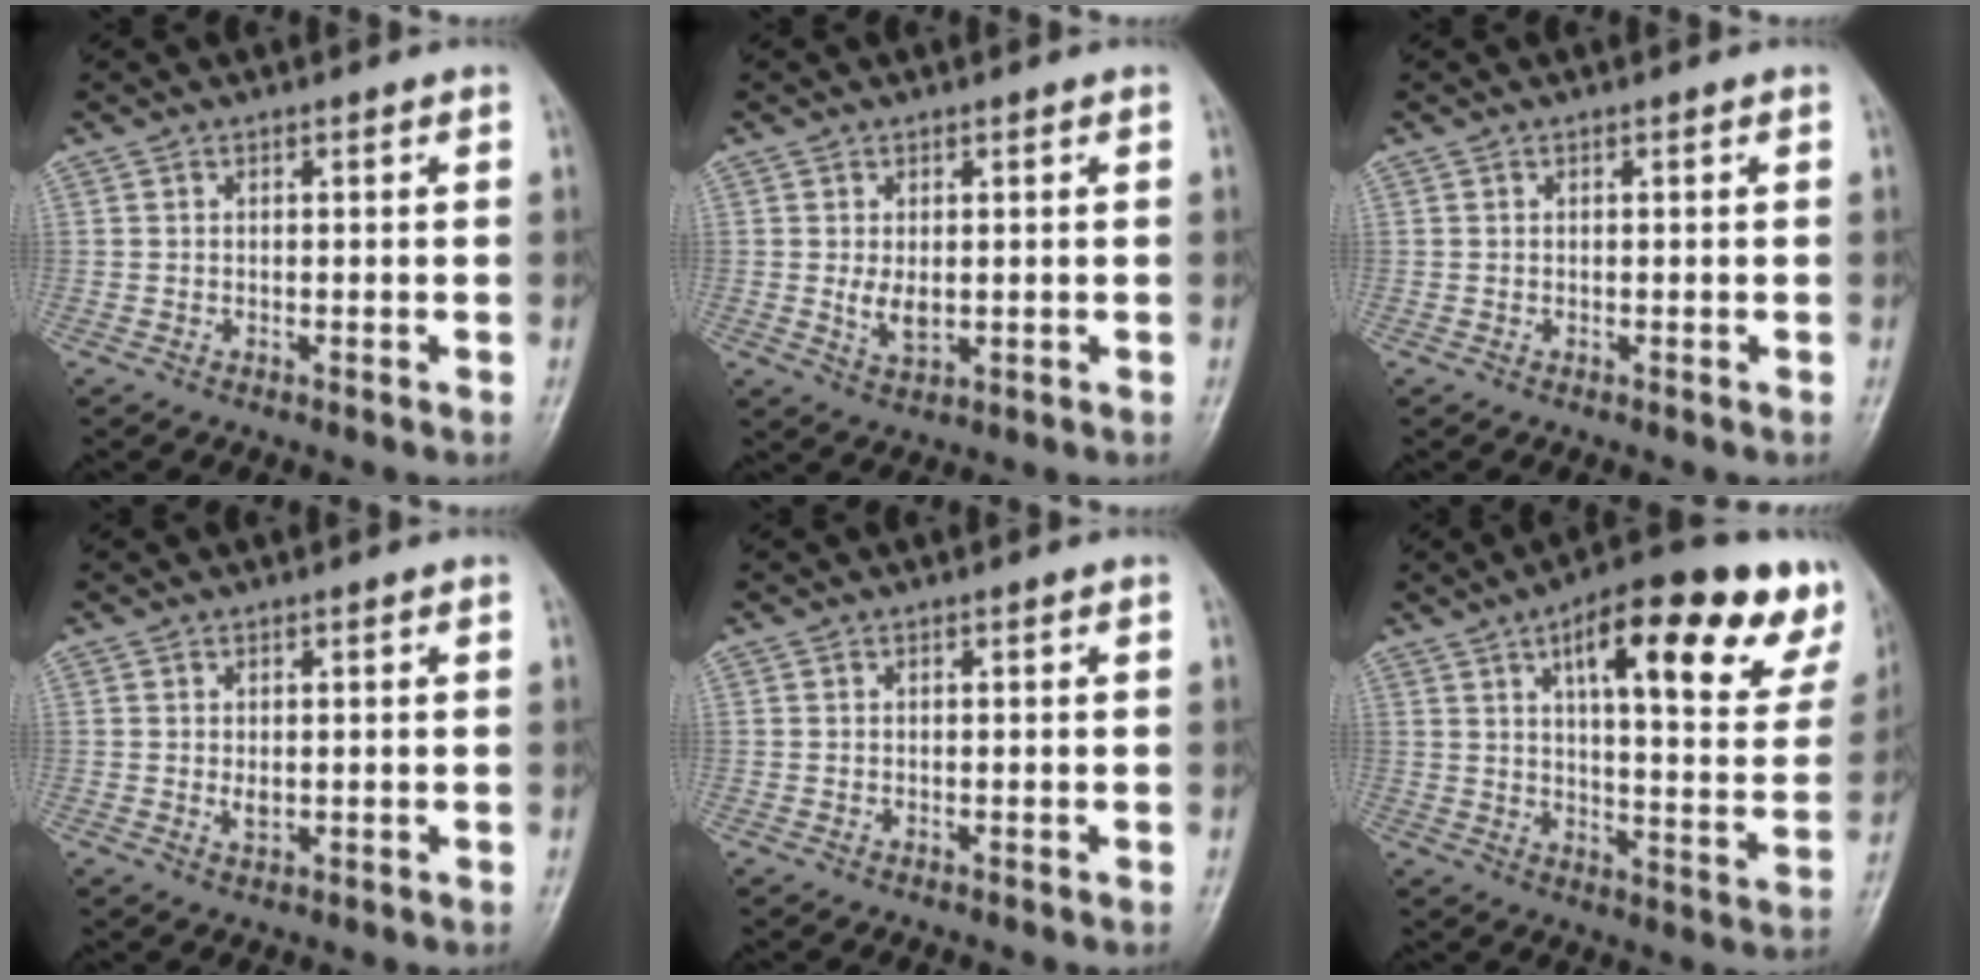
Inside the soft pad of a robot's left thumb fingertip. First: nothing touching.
{"total": 3.6, "force": [0.2, 2.1, 2.9], "torque": [-0.047, -0.011, 0.012]}
{"total": 0.0}
{"total": 1.8, "force": [0.3, 1.1, 1.4], "torque": [-0.019, -0.006, 0.009]}
{"total": 0.0}
{"total": 24.6, "force": [12.7, 7.5, 19.7], "torque": [-0.237, -0.024, 0.176]}